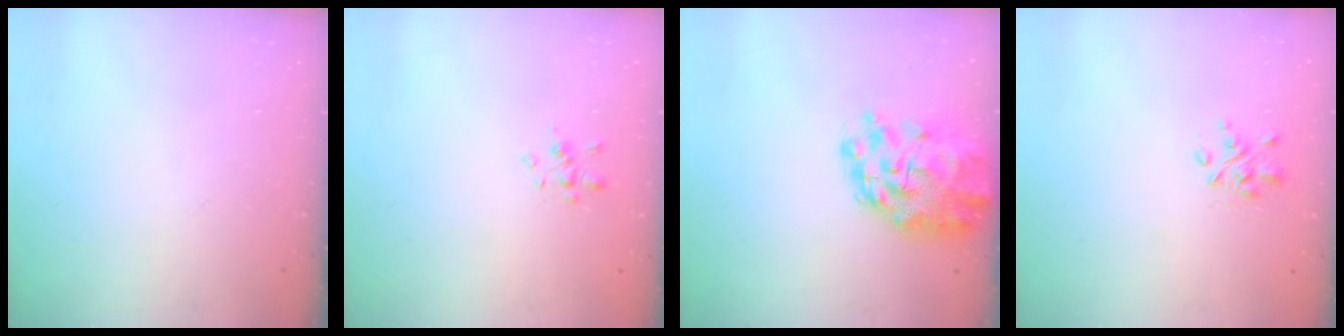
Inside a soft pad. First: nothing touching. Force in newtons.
{"total": 1.9, "press": 1.7, "slide": 0.7}
{"total": 11.7, "press": 11.2, "slide": 3.4}
{"total": 2.7, "press": 2.5, "slide": 1.0}